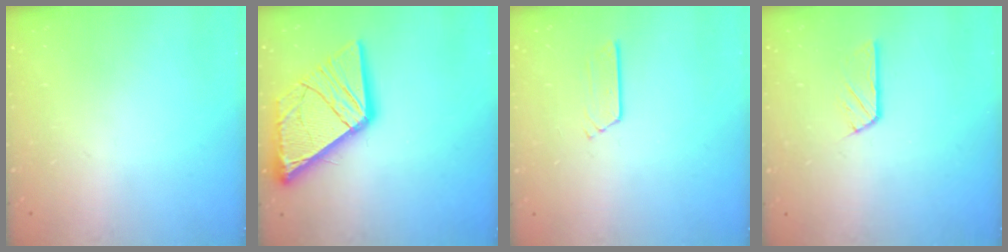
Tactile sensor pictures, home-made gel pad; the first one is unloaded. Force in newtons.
{"total": 18.9, "press": 18.8, "slide": 2.0}
{"total": 2.7, "press": 2.7, "slide": 0.2}
{"total": 3.5, "press": 3.5, "slide": 0.2}